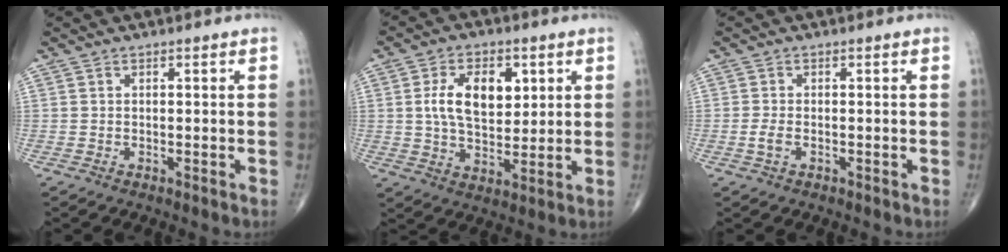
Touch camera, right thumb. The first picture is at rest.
{"total": 11.4, "force": [2.7, 6.8, 8.8], "torque": [-0.125, -0.007, 0.050]}
{"total": 2.0, "force": [-0.6, 1.1, 1.5], "torque": [-0.036, 0.005, -0.013]}